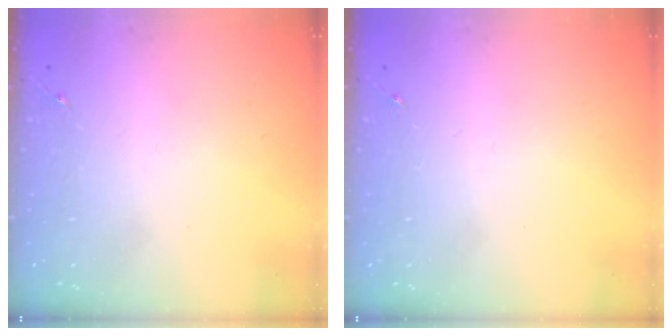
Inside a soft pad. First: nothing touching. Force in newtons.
{"total": 0.0}